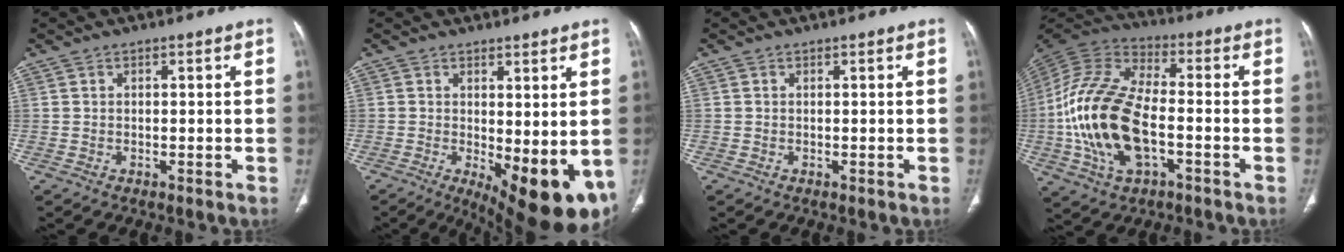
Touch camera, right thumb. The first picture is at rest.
{"total": 13.4, "force": [-2.5, 4.9, 12.2], "torque": [-0.164, -0.030, -0.017]}
{"total": 0.0}
{"total": 20.4, "force": [-4.1, 10.6, 16.9], "torque": [-0.351, 0.024, -0.077]}